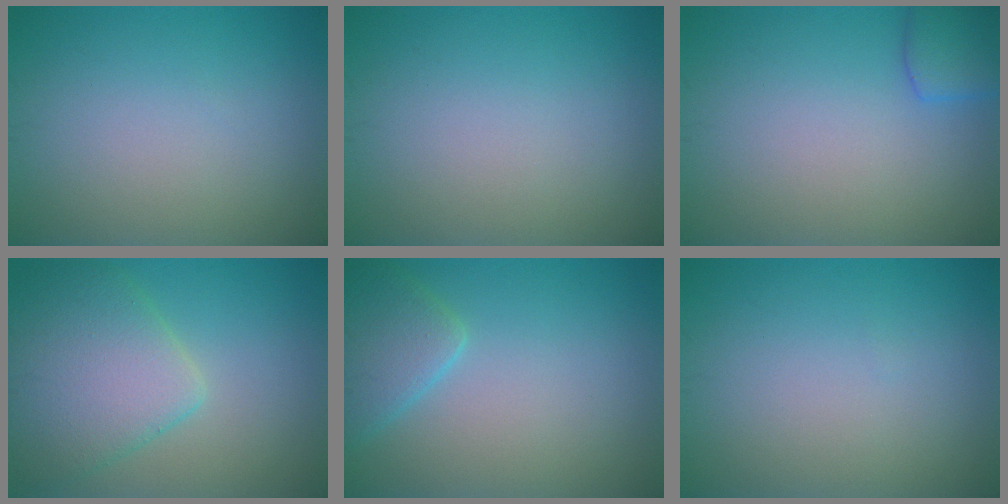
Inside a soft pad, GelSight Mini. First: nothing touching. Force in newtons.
{"total": 0.0}
{"total": 2.7, "press": 2.7, "slide": 0.1}
{"total": 6.7, "press": 6.7, "slide": 0.3}
{"total": 3.5, "press": 3.5, "slide": 0.2}
{"total": 0.0}